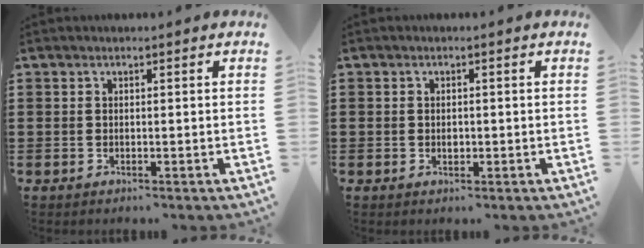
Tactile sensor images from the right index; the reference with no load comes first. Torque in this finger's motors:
{"motor_torque": [1.45, 0.69, 0.00, -0.11]}